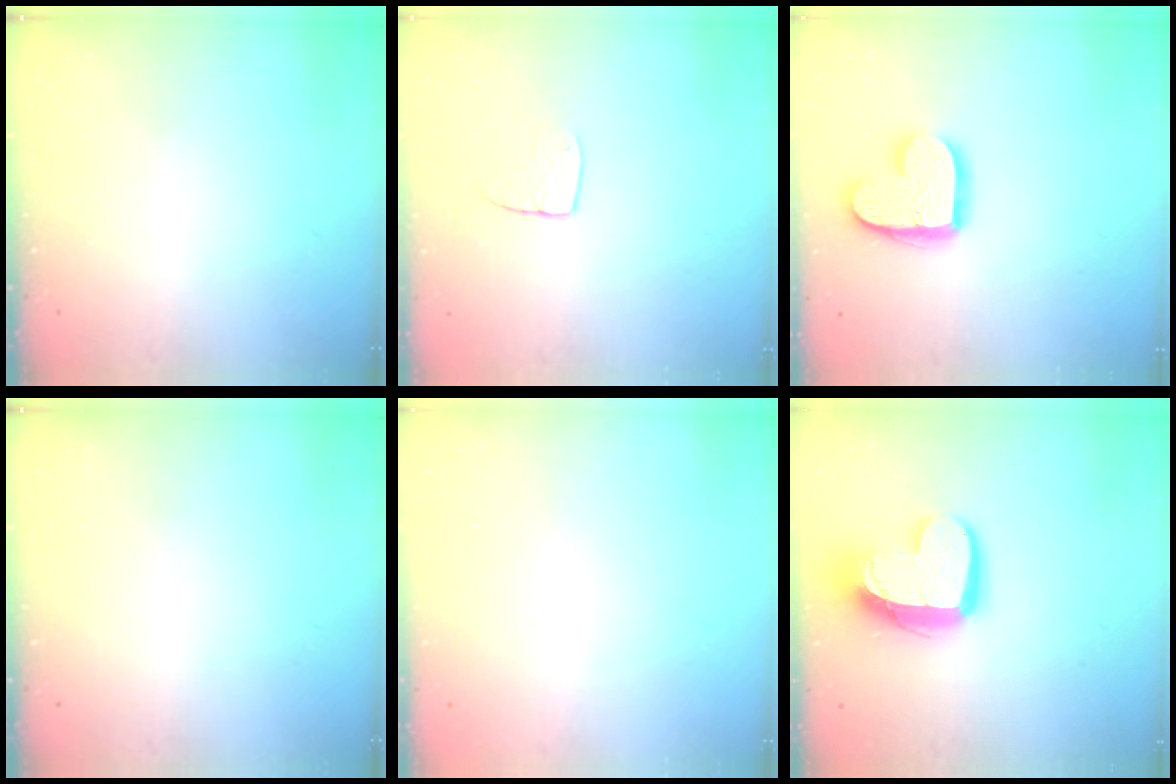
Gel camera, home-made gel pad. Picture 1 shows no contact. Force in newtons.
{"total": 6.1, "press": 6.1, "slide": 0.4}
{"total": 14.2, "press": 14.2, "slide": 1.1}
{"total": 0.0}
{"total": 0.0}
{"total": 14.7, "press": 14.6, "slide": 1.2}